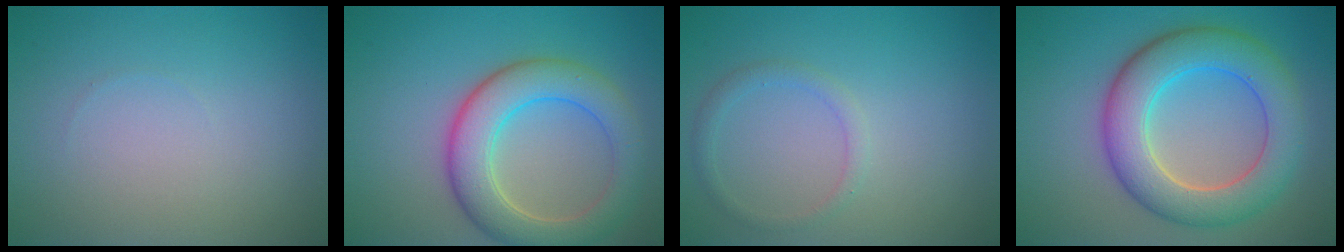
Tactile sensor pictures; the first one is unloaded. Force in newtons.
{"total": 6.6, "press": 6.6, "slide": 0.3}
{"total": 1.4, "press": 1.4, "slide": 0.1}
{"total": 7.8, "press": 7.8, "slide": 0.3}